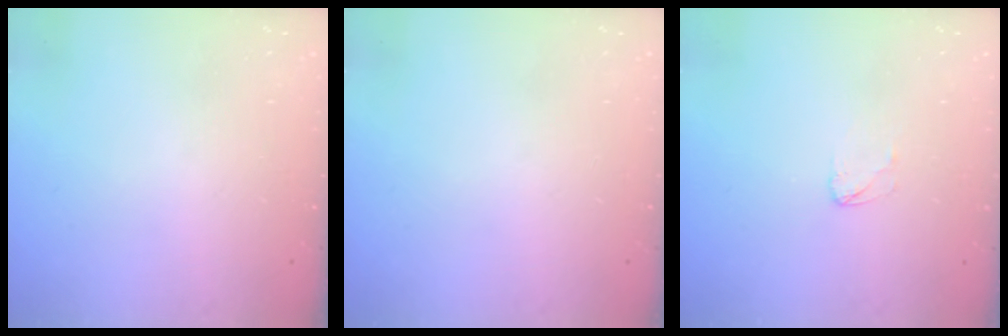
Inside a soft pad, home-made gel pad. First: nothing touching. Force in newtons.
{"total": 0.0}
{"total": 2.5, "press": 2.5, "slide": 0.2}